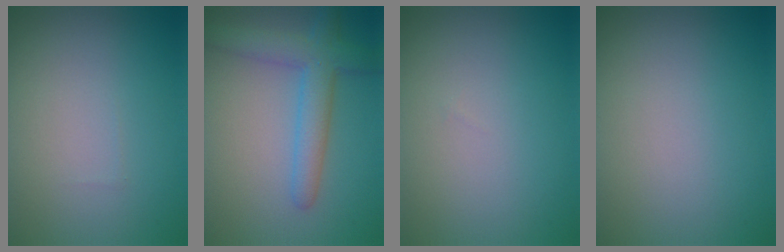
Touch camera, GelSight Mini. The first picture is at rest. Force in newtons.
{"total": 4.4, "press": 4.4, "slide": 0.2}
{"total": 0.0}
{"total": 0.0}